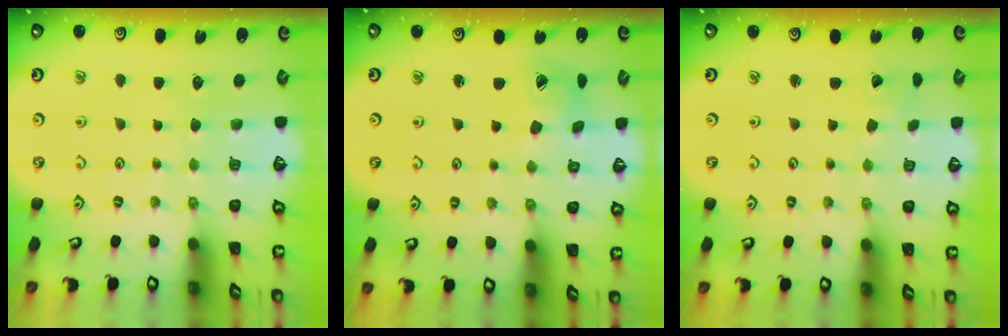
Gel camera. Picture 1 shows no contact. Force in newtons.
{"total": 9.0, "press": 8.9, "slide": 0.8}
{"total": 1.0, "press": 1.0, "slide": 0.1}